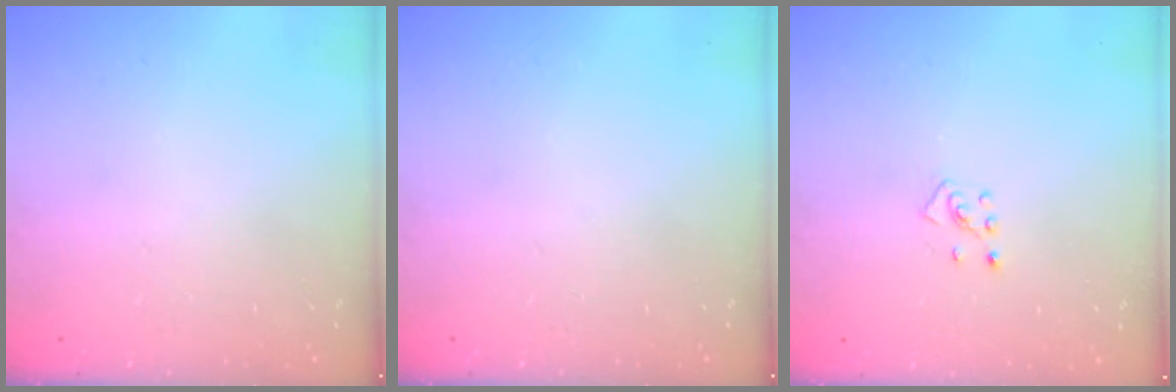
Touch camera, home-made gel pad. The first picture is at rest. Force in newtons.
{"total": 0.0}
{"total": 2.7, "press": 2.6, "slide": 0.9}